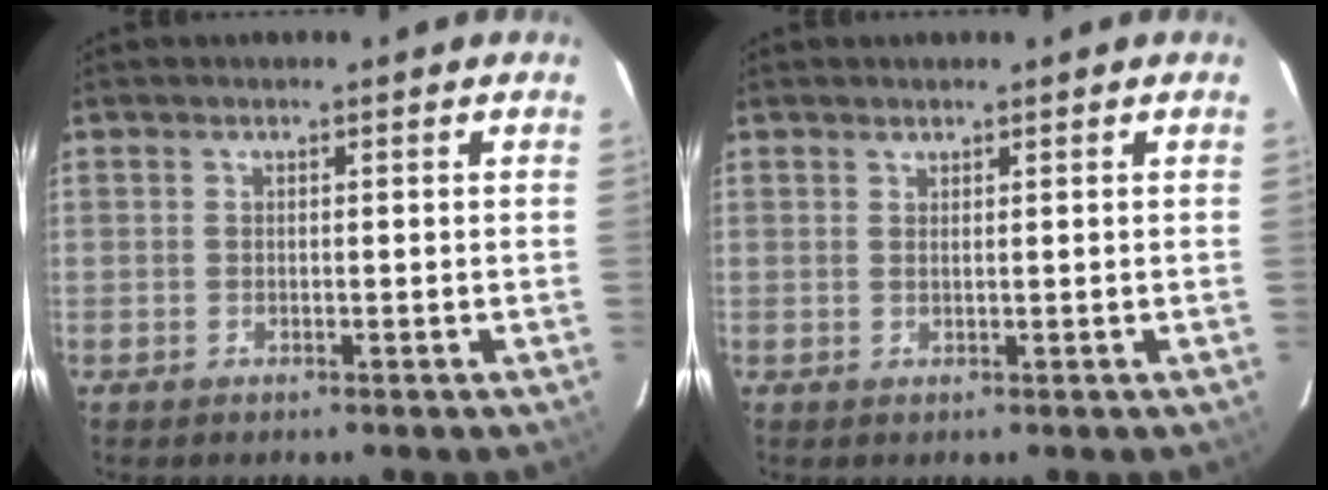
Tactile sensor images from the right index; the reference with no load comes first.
{"total": 0.8, "force": [0.7, 0.0, 0.2], "torque": [-0.008, -0.002, 0.012]}